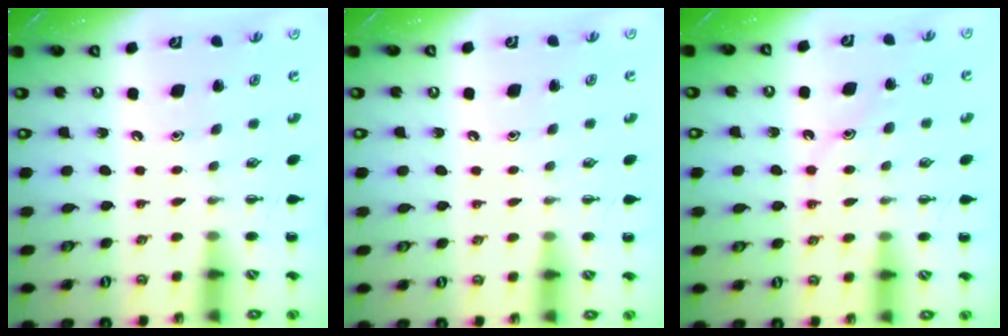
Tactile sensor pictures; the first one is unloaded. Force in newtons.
{"total": 3.0, "press": 2.8, "slide": 1.1}
{"total": 12.3, "press": 12.2, "slide": 1.0}